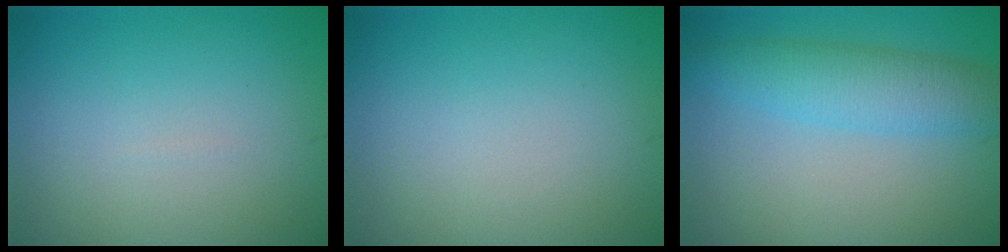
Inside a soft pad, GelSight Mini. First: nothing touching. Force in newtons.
{"total": 0.0}
{"total": 4.4, "press": 4.4, "slide": 0.1}